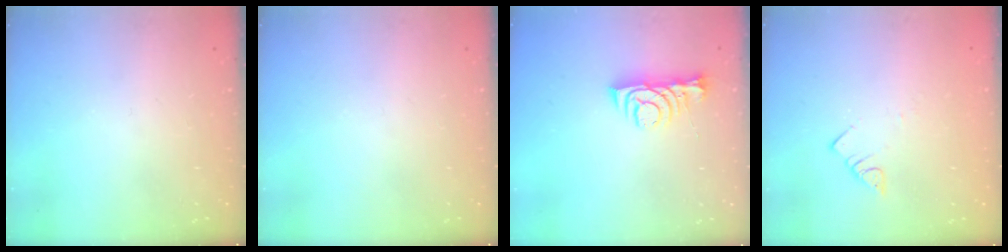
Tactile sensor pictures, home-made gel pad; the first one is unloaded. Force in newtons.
{"total": 0.0}
{"total": 7.0, "press": 7.0, "slide": 0.8}
{"total": 2.8, "press": 2.8, "slide": 0.2}